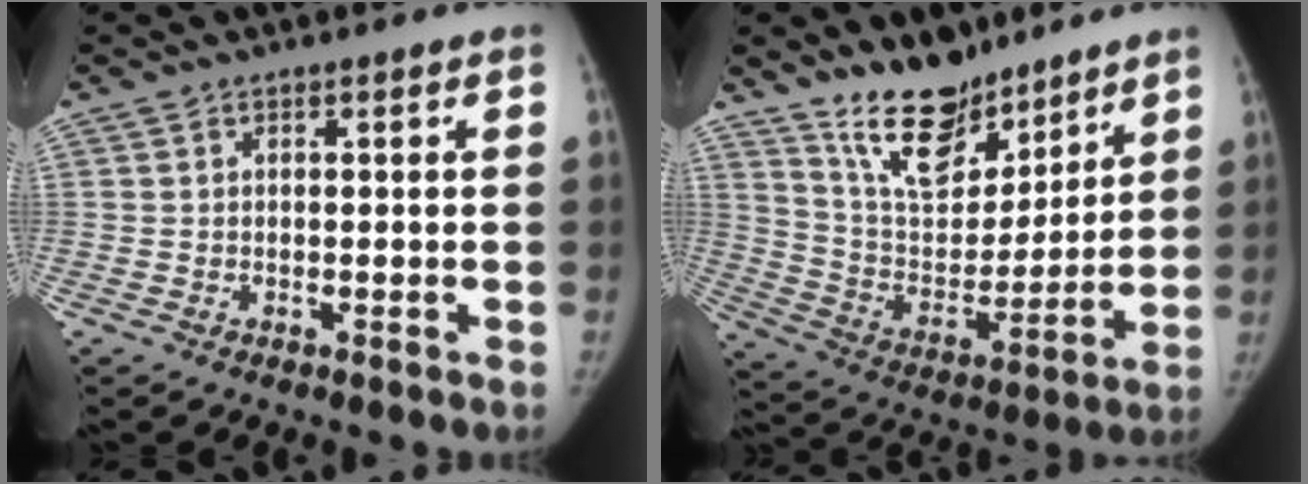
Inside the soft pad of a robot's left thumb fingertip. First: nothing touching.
{"total": 16.9, "force": [13.1, 7.2, 7.8], "torque": [-0.088, -0.086, 0.243]}